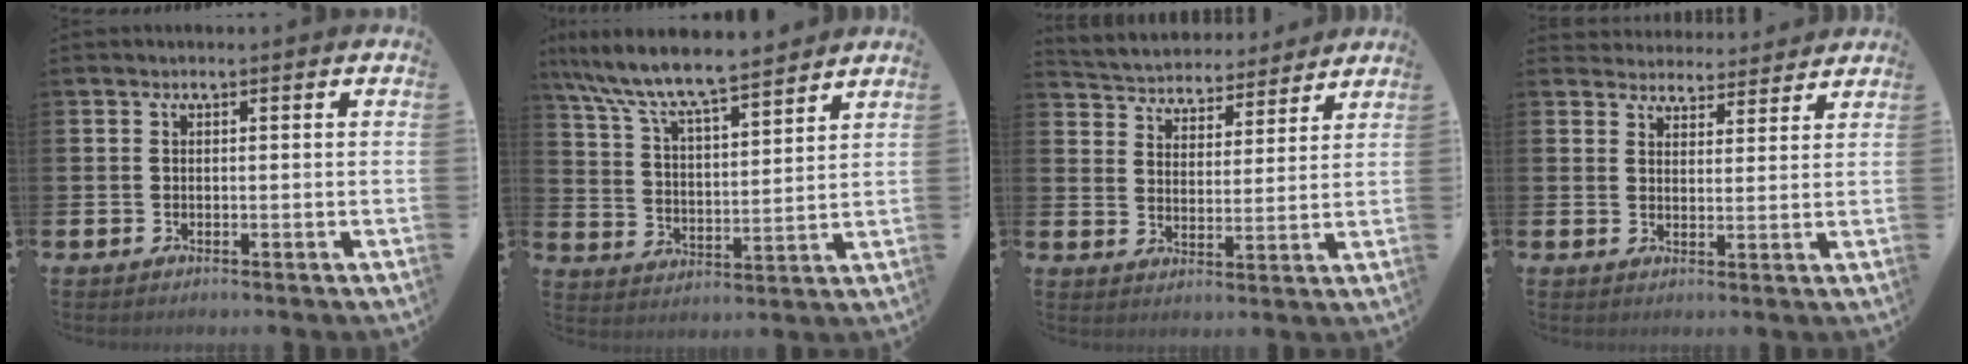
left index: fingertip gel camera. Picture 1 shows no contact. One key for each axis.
{"total": 9.1, "fx": 8.5, "fy": 0.8, "fz": 3.2, "tx": -0.101, "ty": -0.054, "tz": 0.148}
{"total": 4.8, "fx": 4.6, "fy": 1.2, "fz": -0.3, "tx": -0.023, "ty": -0.037, "tz": 0.080}
{"total": 4.0, "fx": 3.9, "fy": 1.1, "fz": -0.3, "tx": -0.006, "ty": -0.024, "tz": 0.069}